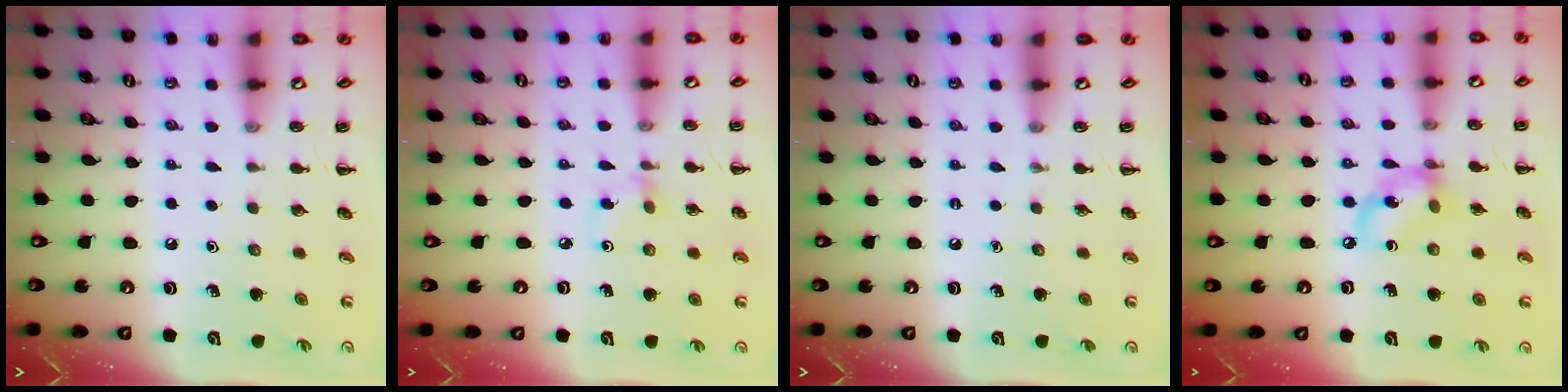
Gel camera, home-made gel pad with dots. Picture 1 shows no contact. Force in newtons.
{"total": 2.6, "press": 2.5, "slide": 0.8}
{"total": 0.0}
{"total": 10.2, "press": 10.0, "slide": 2.0}